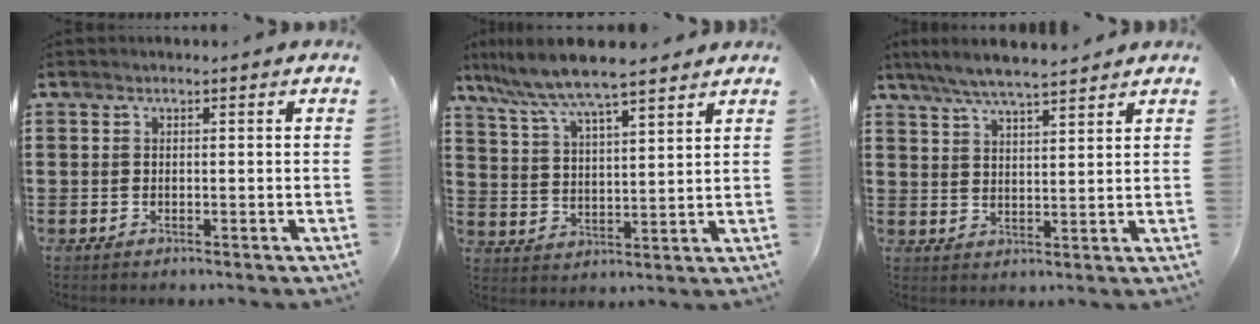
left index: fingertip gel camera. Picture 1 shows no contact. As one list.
[{"total": 7.4, "force": [6.4, 0.5, 3.6], "torque": [-0.094, -0.026, 0.110]}, {"total": 5.6, "force": [5.0, 0.5, 2.5], "torque": [-0.061, -0.012, 0.091]}]